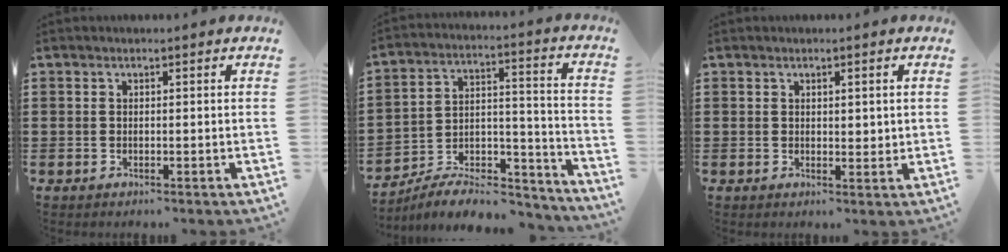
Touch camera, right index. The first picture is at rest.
{"total": 8.0, "force": [-7.1, 2.1, 2.9], "torque": [-0.039, 0.018, -0.135]}
{"total": 1.5, "force": [0.7, 0.9, 0.9], "torque": [-0.012, 0.003, 0.011]}